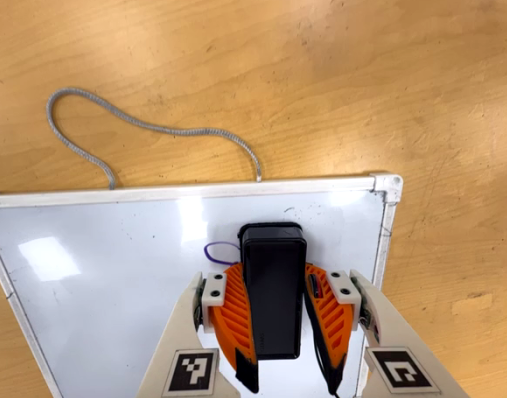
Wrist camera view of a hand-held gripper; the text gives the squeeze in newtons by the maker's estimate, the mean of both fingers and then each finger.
{"total": 12.7, "left": 13.2, "right": 12.1}